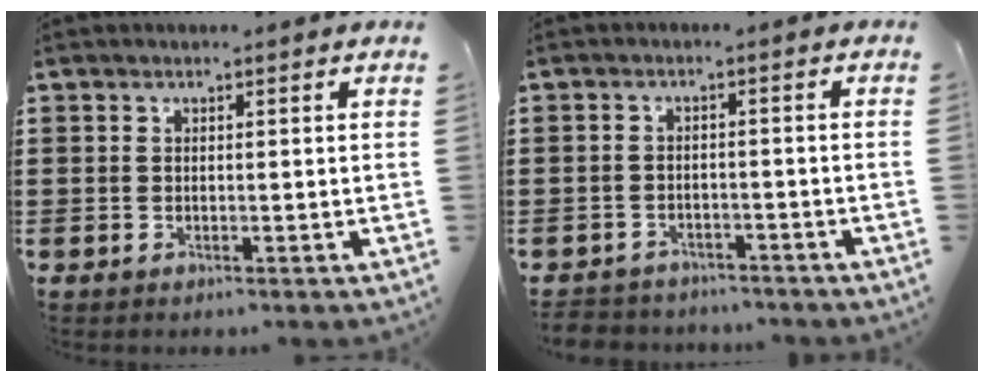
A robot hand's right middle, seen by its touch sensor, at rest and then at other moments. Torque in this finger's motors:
{"motor_torque": [0.04, -0.04, 0.00, 0.02]}